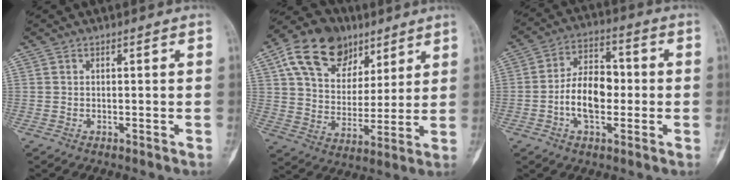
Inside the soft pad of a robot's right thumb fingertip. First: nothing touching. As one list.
[{"total": 18.2, "force": [9.6, 12.3, 9.5], "torque": [-0.130, -0.015, 0.168]}, {"total": 10.7, "force": [-1.5, 6.5, 8.4], "torque": [-0.126, 0.028, -0.035]}]